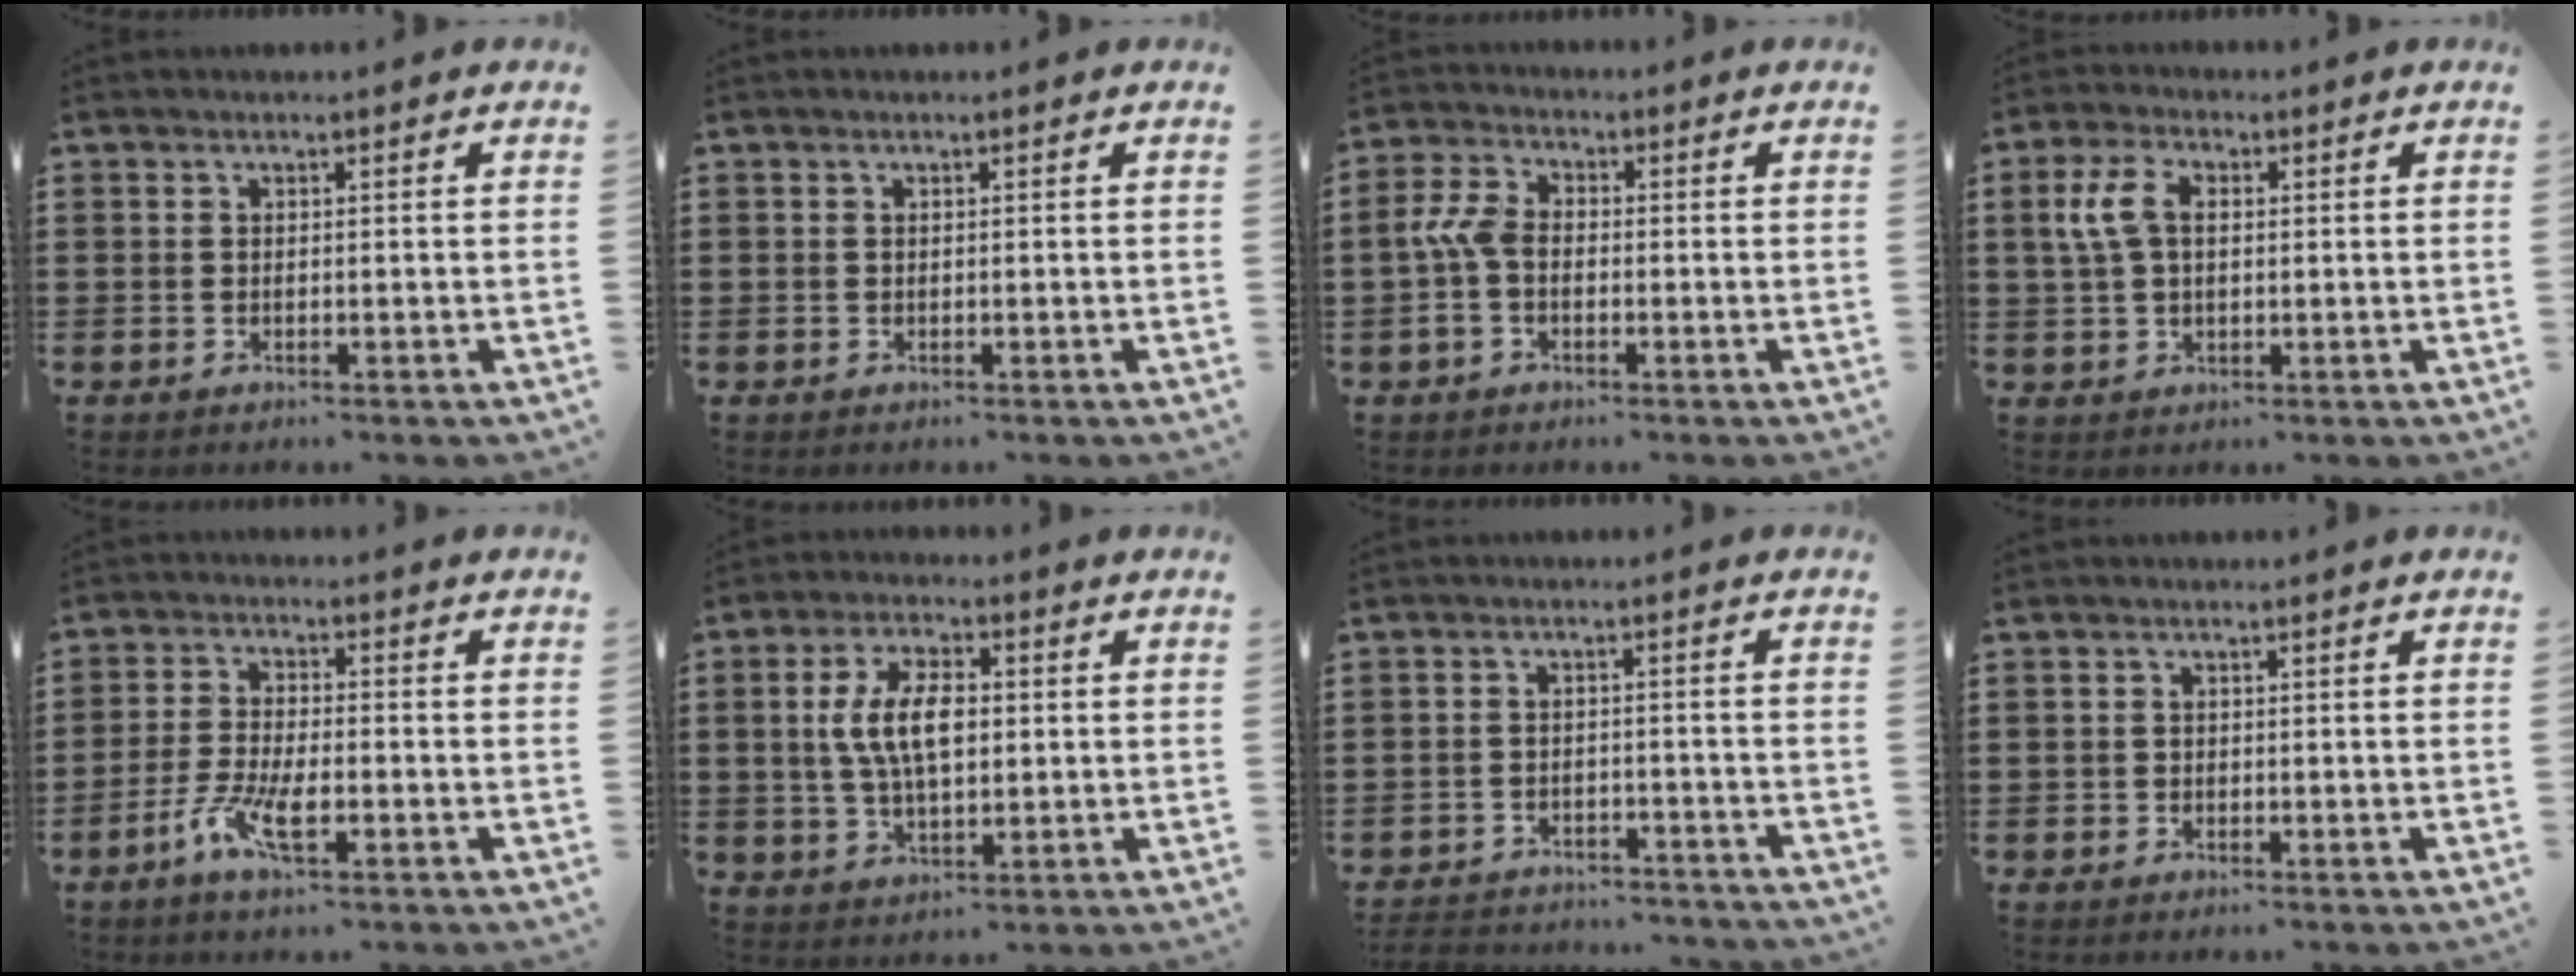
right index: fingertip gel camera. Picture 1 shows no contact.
{"total": 0.0}
{"total": 5.1, "force": [-1.0, 3.1, 3.9], "torque": [-0.108, -0.005, -0.029]}
{"total": 5.7, "force": [1.1, 3.4, 4.4], "torque": [-0.117, 0.007, 0.010]}
{"total": 6.5, "force": [-3.2, 1.9, 5.4], "torque": [-0.126, -0.011, -0.062]}
{"total": 8.3, "force": [1.0, 3.7, 7.4], "torque": [-0.155, 0.007, 0.014]}
{"total": 2.7, "force": [-2.7, 0.1, 0.0], "torque": [-0.006, -0.001, -0.059]}
{"total": 0.0}